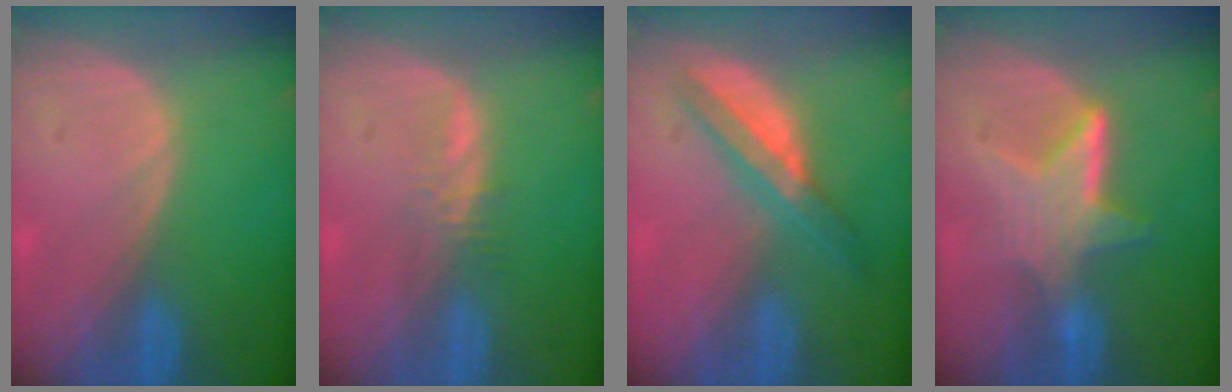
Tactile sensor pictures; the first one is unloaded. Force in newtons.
{"total": 2.2, "press": 2.1, "slide": 0.2}
{"total": 5.7, "press": 5.3, "slide": 1.9}
{"total": 6.7, "press": 6.1, "slide": 2.7}